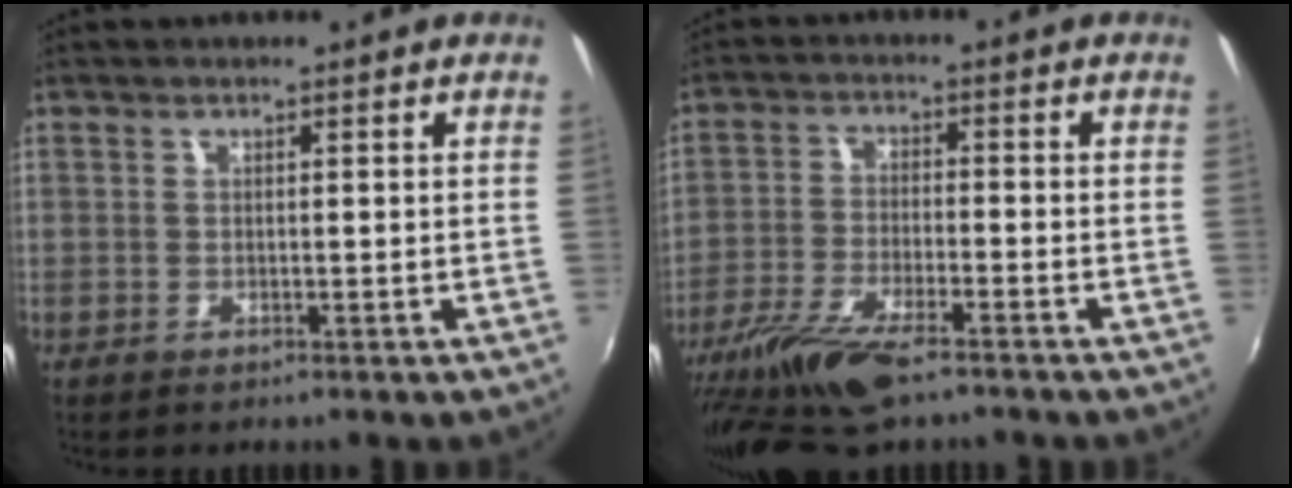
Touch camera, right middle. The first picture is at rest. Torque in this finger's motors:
{"motor_torque": [1.12, -1.02, 0.62, 0.19]}